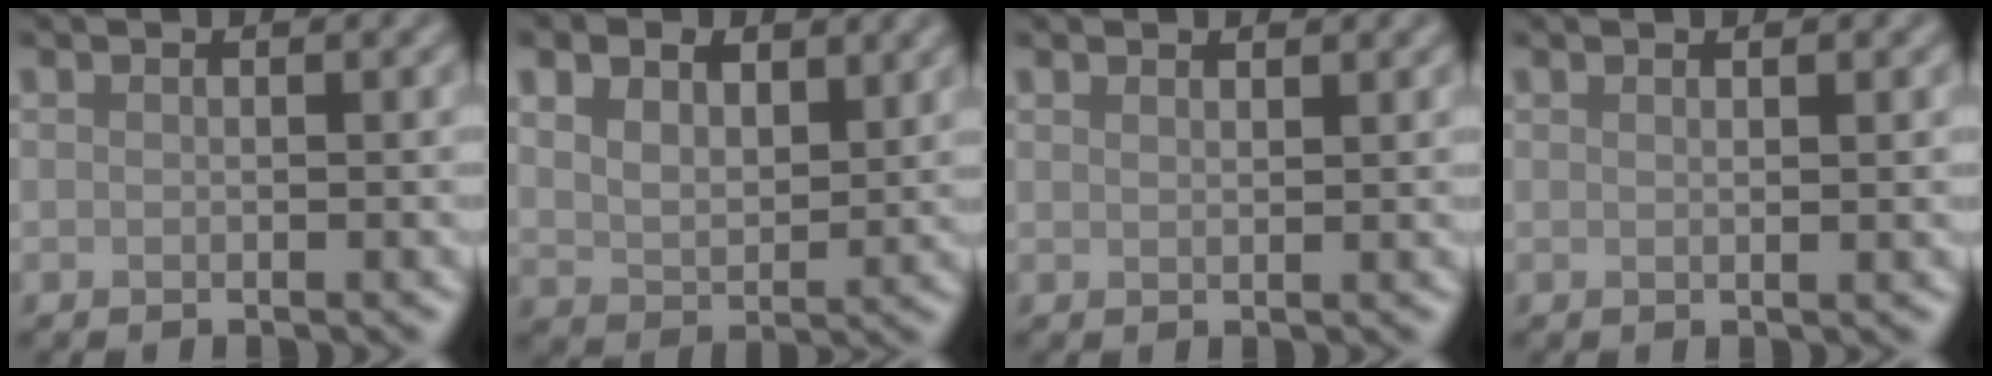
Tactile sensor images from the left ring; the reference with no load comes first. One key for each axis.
{"total": 4.9, "fx": 2.5, "fy": 3.1, "fz": 2.8, "tx": -0.056, "ty": 0.001, "tz": 0.036}
{"total": 1.0, "fx": 1.0, "fy": 0.2, "fz": 0.1, "tx": -0.003, "ty": -0.001, "tz": 0.015}
{"total": 1.3, "fx": 0.6, "fy": 0.4, "fz": 1.0, "tx": -0.011, "ty": 0.002, "tz": 0.004}